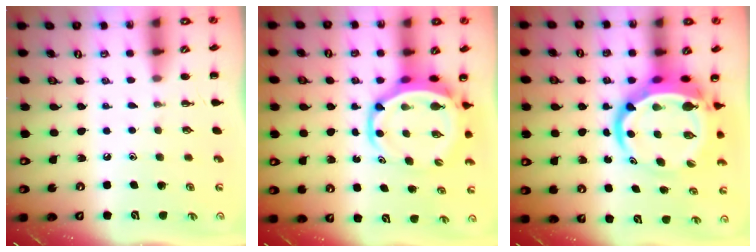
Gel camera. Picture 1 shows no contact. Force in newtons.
{"total": 7.1, "press": 6.7, "slide": 2.1}
{"total": 11.2, "press": 10.8, "slide": 3.0}